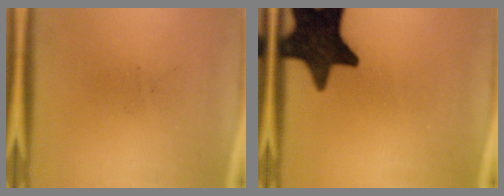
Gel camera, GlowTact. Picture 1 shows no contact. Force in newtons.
{"total": 16.4}